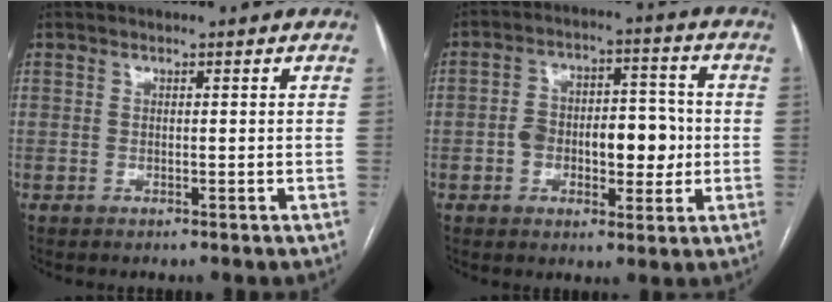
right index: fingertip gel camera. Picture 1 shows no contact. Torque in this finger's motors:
{"motor_torque": [1.20, -0.09, 0.40, 0.13]}